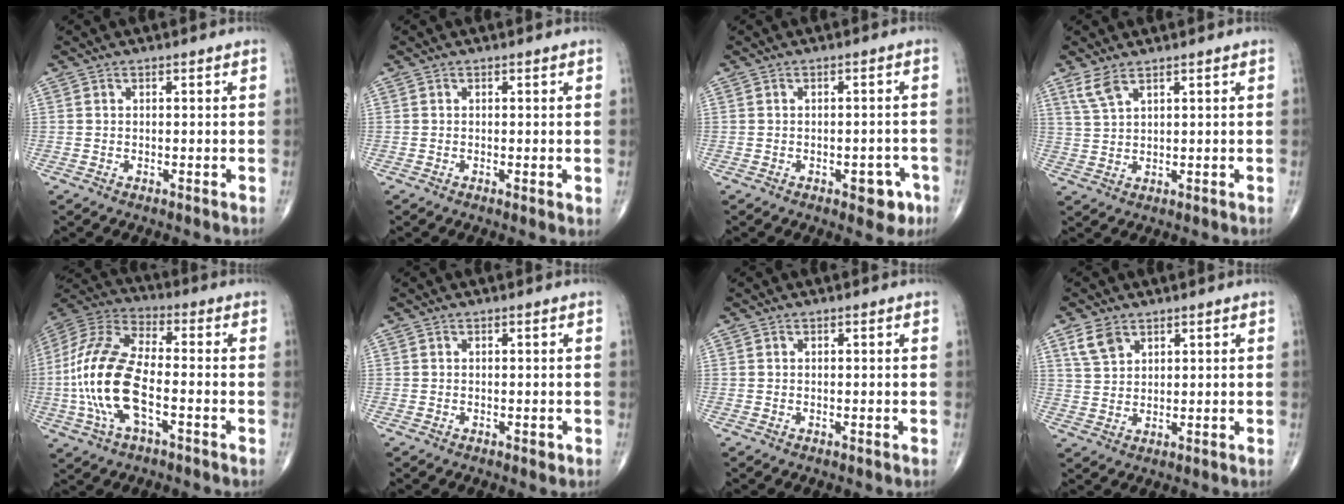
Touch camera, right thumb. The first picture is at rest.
{"total": 1.1, "force": [-0.1, 0.2, 1.1], "torque": [-0.019, -0.005, -0.002]}
{"total": 4.8, "force": [-2.4, 2.5, 3.4], "torque": [-0.017, 0.016, -0.024]}
{"total": 3.7, "force": [2.6, 1.1, 2.4], "torque": [-0.058, -0.005, 0.062]}
{"total": 17.8, "force": [-3.6, 8.0, 15.5], "torque": [-0.334, 0.029, -0.071]}
{"total": 0.6, "force": [-0.2, 0.4, 0.5], "torque": [0.000, 0.000, -0.002]}
{"total": 0.0}
{"total": 4.8, "force": [3.0, 3.0, 2.3], "torque": [-0.038, -0.010, 0.065]}